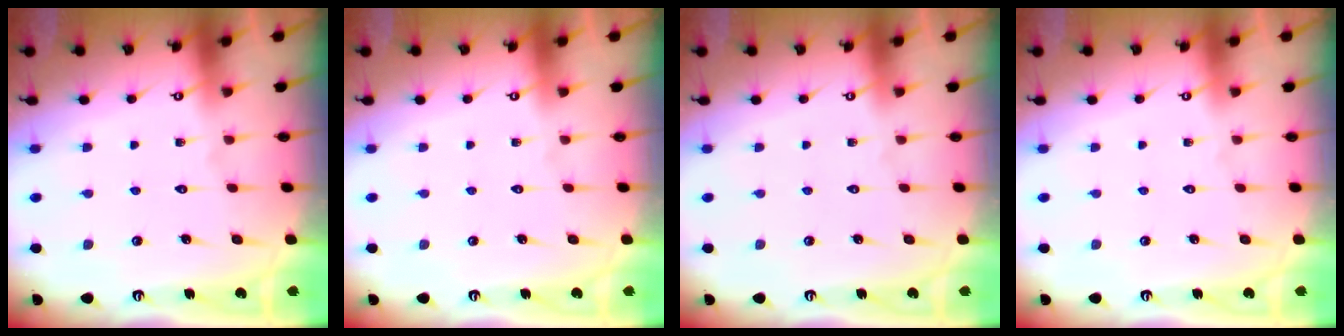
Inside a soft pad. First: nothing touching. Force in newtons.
{"total": 0.0}
{"total": 0.0}
{"total": 0.0}